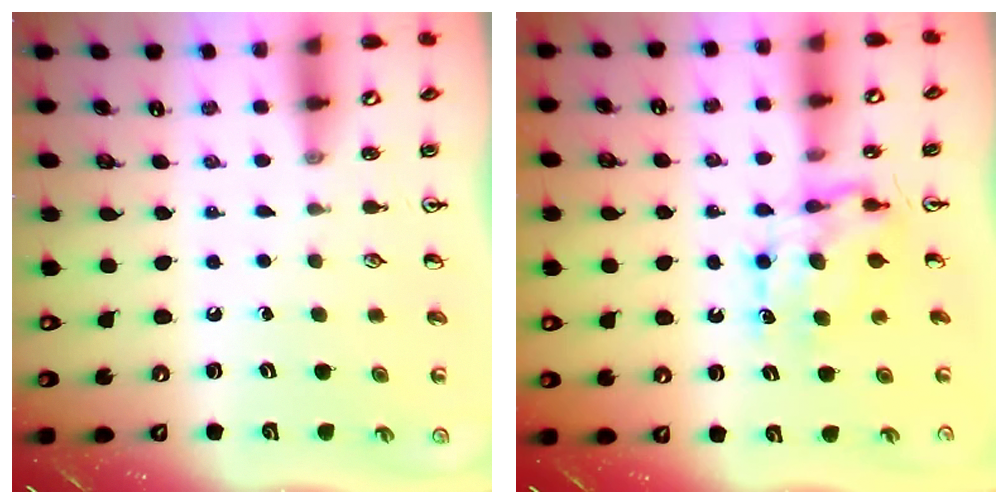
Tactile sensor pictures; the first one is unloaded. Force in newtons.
{"total": 6.8, "press": 6.8, "slide": 0.6}